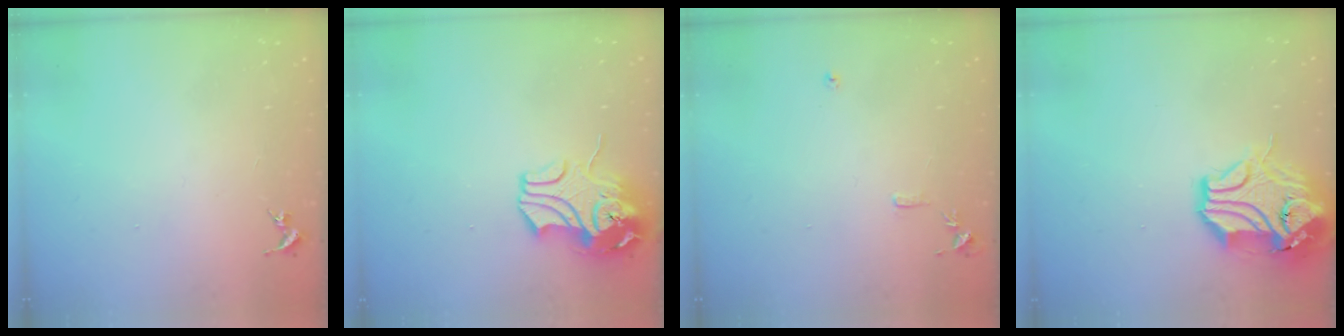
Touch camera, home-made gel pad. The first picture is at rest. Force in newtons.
{"total": 12.4, "press": 12.3, "slide": 2.0}
{"total": 7.8, "press": 7.8, "slide": 0.8}
{"total": 16.2, "press": 16.1, "slide": 2.2}